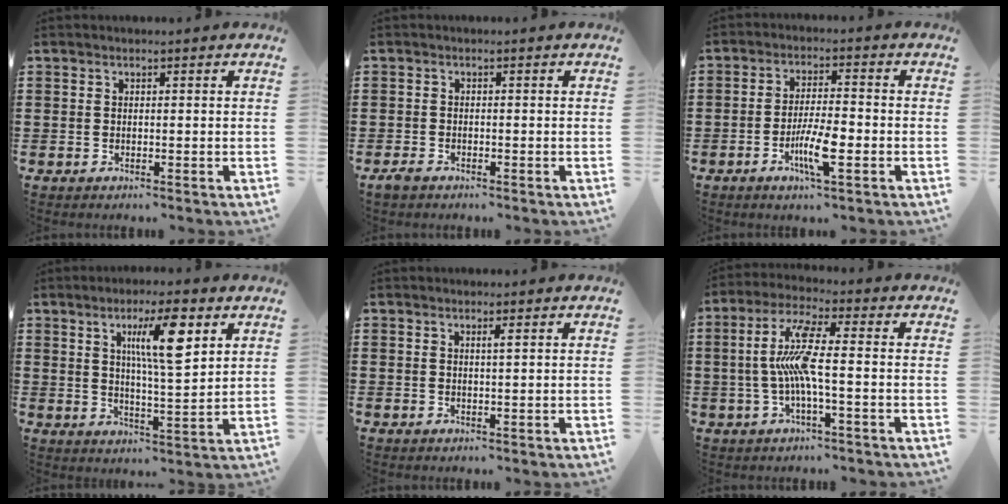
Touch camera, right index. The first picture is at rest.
{"total": 1.2, "force": [-0.9, 0.6, 0.5], "torque": [-0.013, 0.001, -0.020]}
{"total": 6.8, "force": [-2.5, 1.4, 6.2], "torque": [-0.120, -0.010, -0.046]}
{"total": 9.3, "force": [4.2, 1.7, 8.2], "torque": [-0.144, 0.000, 0.063]}
{"total": 0.9, "force": [0.3, -0.1, 0.8], "torque": [-0.014, -0.003, 0.005]}
{"total": 8.0, "force": [-1.1, 1.0, 7.8], "torque": [-0.167, -0.010, -0.030]}